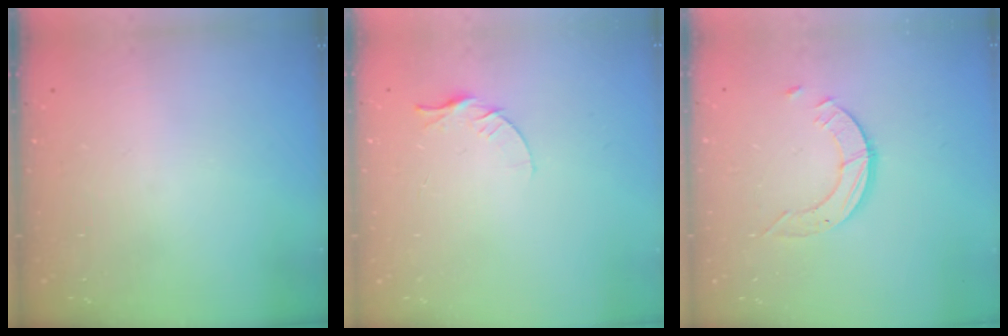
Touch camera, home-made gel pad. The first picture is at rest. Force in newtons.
{"total": 4.4, "press": 4.4, "slide": 0.5}
{"total": 3.7, "press": 3.6, "slide": 0.4}